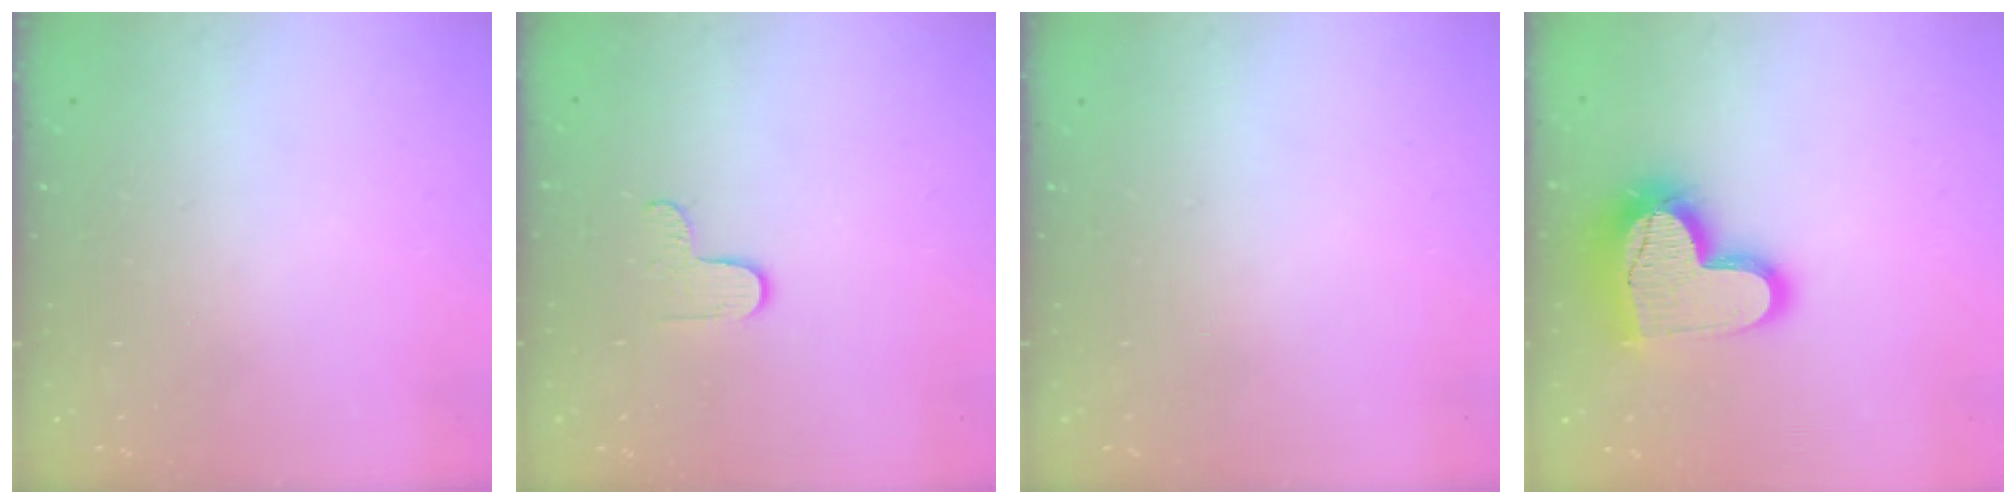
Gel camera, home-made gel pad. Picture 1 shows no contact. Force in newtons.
{"total": 2.9, "press": 2.9, "slide": 0.3}
{"total": 0.0}
{"total": 18.5, "press": 18.4, "slide": 1.6}